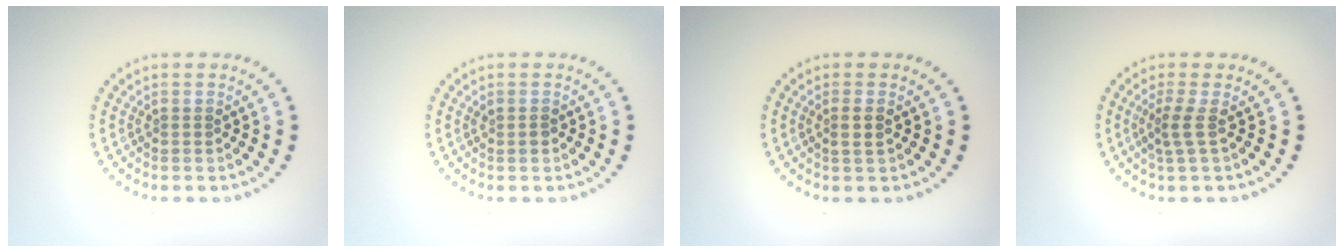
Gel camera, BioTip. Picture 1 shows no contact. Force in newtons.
{"total": 0.6, "press": 0.6, "slide": 0.1}
{"total": 1.2, "press": 1.1, "slide": 0.5}
{"total": 1.9, "press": 1.3, "slide": 1.5}